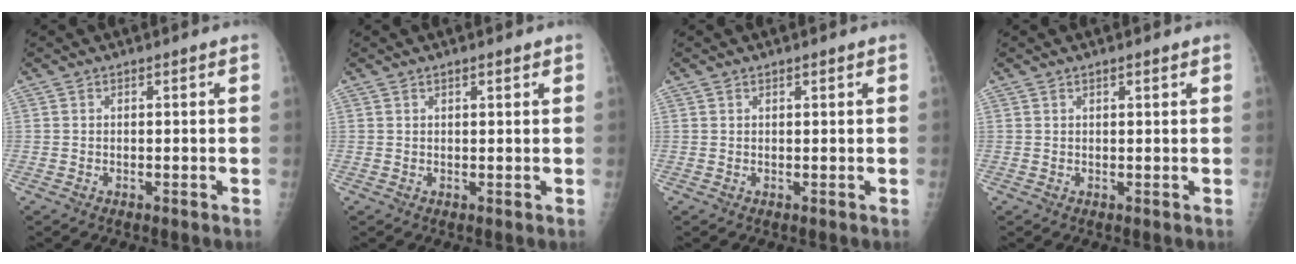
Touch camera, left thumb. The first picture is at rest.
{"total": 1.5, "force": [1.0, 0.5, 1.0], "torque": [-0.013, -0.004, 0.014]}
{"total": 0.6, "force": [0.5, 0.2, 0.3], "torque": [-0.006, -0.002, 0.008]}
{"total": 1.2, "force": [0.8, 0.3, 0.8], "torque": [-0.012, -0.003, 0.013]}